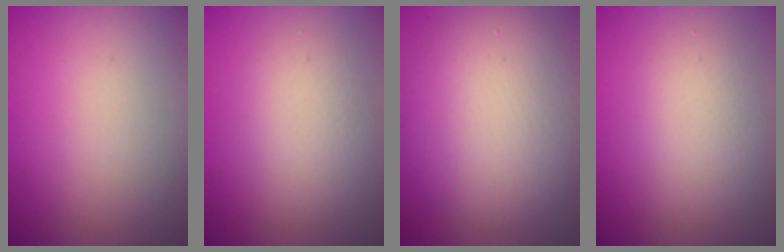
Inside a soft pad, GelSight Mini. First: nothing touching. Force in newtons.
{"total": 2.7, "press": 2.7, "slide": 0.2}
{"total": 9.3, "press": 9.3, "slide": 1.0}
{"total": 2.7, "press": 2.7, "slide": 0.2}